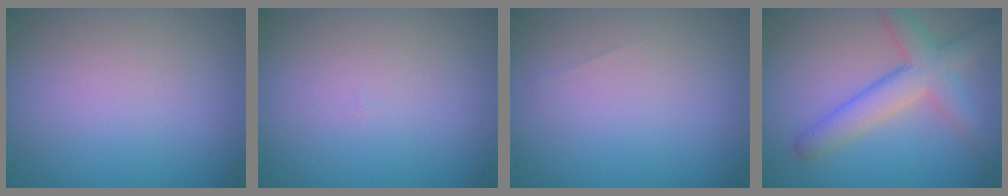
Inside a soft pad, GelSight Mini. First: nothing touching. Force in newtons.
{"total": 0.0}
{"total": 0.0}
{"total": 4.7, "press": 4.7, "slide": 0.2}